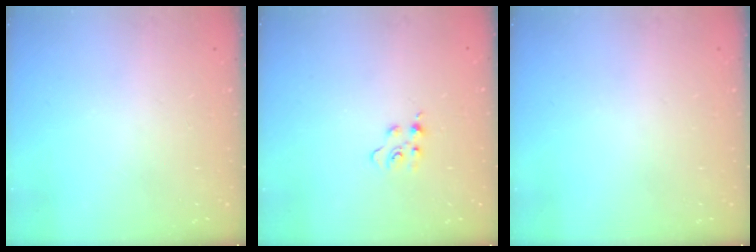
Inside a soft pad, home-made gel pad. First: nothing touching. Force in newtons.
{"total": 5.3, "press": 5.3, "slide": 0.7}
{"total": 0.0}